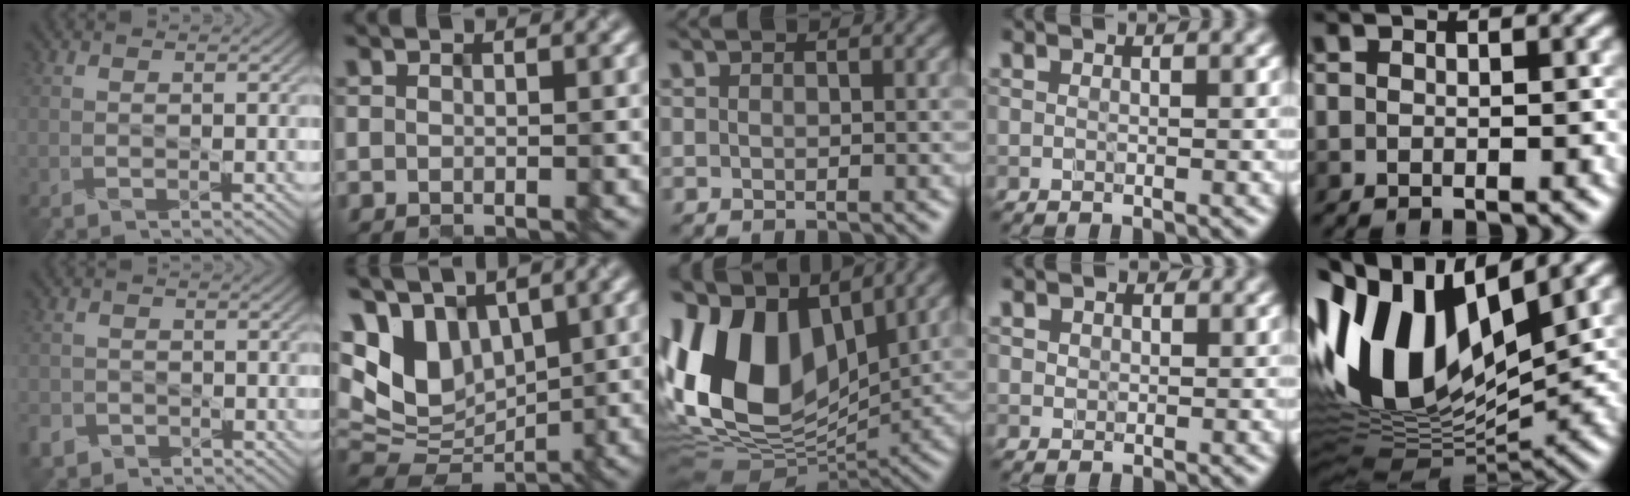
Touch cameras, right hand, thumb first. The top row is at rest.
{"thumb": {"total": 2.7, "force": [-1.8, 1.9, 0.7], "torque": [-0.020, -0.009, -0.041]}, "index": {"total": 8.4, "force": [3.0, 5.4, 5.7], "torque": [-0.133, 0.007, 0.052]}, "middle": {"total": 13.4, "force": [3.5, 8.2, 9.9], "torque": [-0.211, 0.015, 0.053]}, "ring": {"total": 1.4, "force": [1.0, 1.0, 0.3], "torque": [-0.013, 0.001, 0.021]}, "little": {"total": 15.1, "force": [3.0, 8.3, 12.3], "torque": [-0.269, 0.028, 0.041]}}